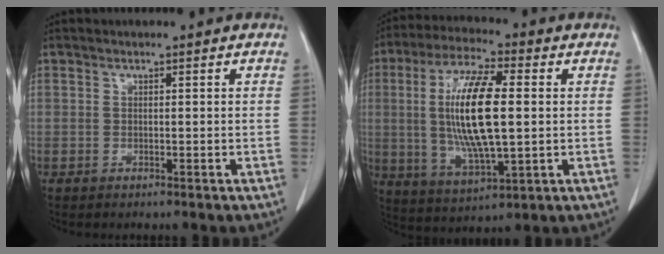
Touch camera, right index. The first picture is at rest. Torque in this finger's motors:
{"motor_torque": [2.14, 0.00, 1.05, 0.21]}